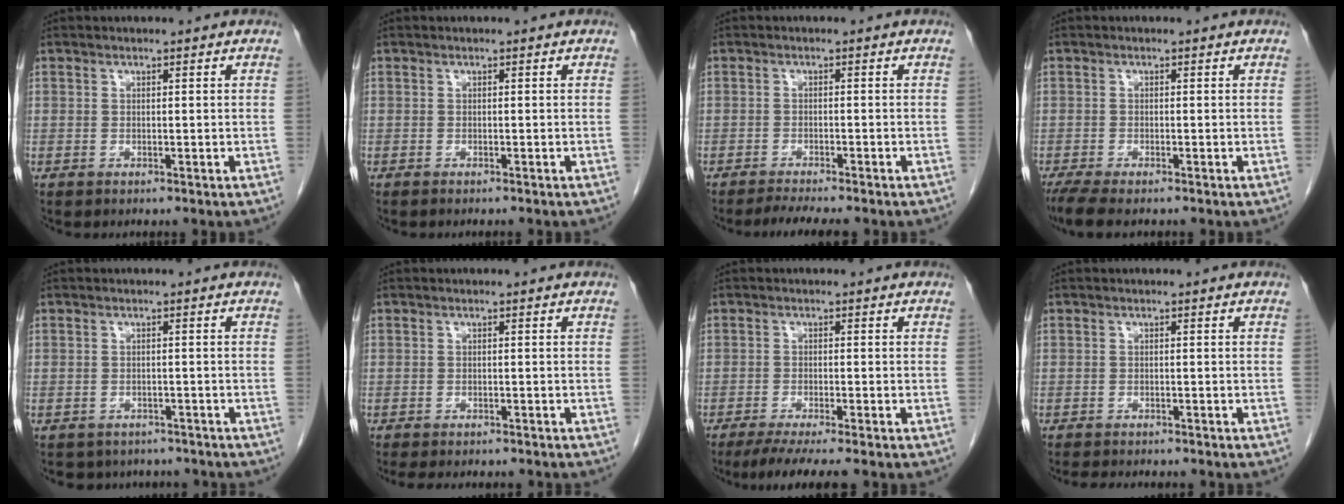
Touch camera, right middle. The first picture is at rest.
{"total": 1.5, "force": [-1.3, 0.0, 0.7], "torque": [-0.008, 0.000, -0.016]}
{"total": 4.4, "force": [-3.9, 0.2, 2.1], "torque": [-0.031, -0.010, -0.061]}
{"total": 5.0, "force": [-4.0, 0.9, 2.9], "torque": [-0.052, -0.014, -0.065]}
{"total": 6.7, "force": [-6.0, 2.9, 0.5], "torque": [-0.003, 0.012, -0.067]}
{"total": 9.4, "force": [-8.4, 2.1, 3.7], "torque": [-0.046, -0.008, -0.103]}
{"total": 7.4, "force": [-6.2, -0.5, 4.0], "torque": [-0.049, -0.020, -0.098]}
{"total": 6.4, "force": [-5.8, 1.2, 2.5], "torque": [-0.031, -0.005, -0.081]}